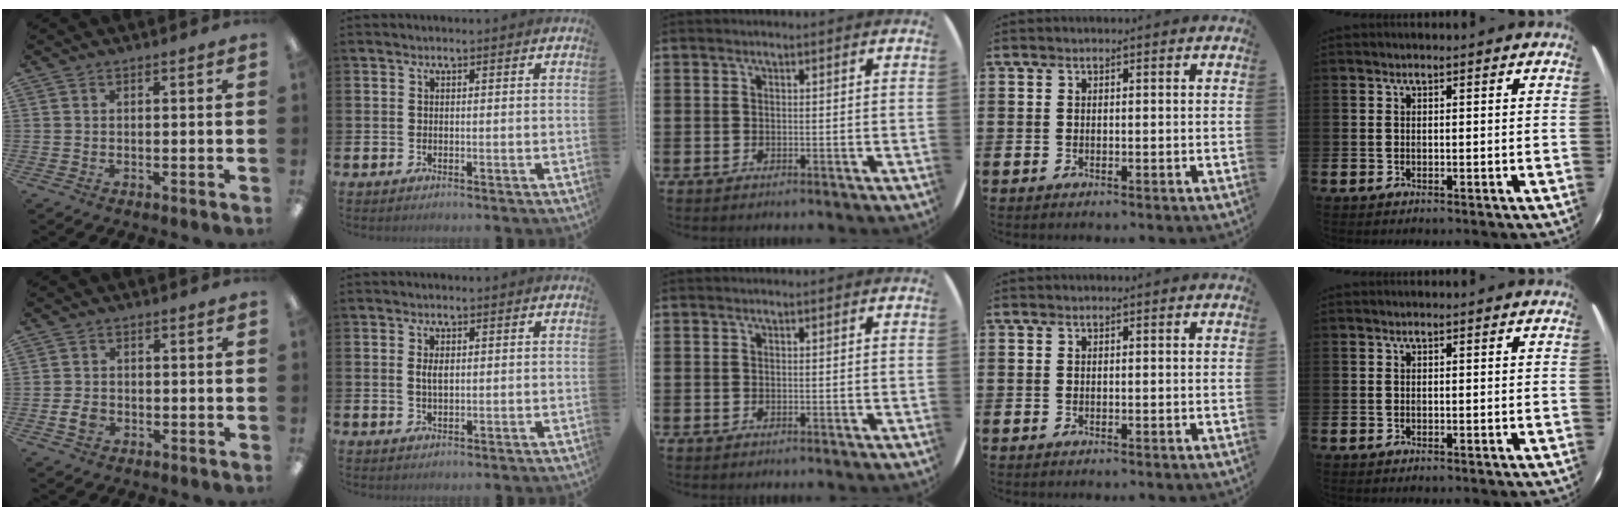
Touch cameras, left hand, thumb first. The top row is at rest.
{"thumb": {"total": 3.3, "force": [-1.0, 2.5, 2.0], "torque": [-0.032, 0.008, -0.017]}, "index": {"total": 1.9, "force": [0.6, 0.9, 1.6], "torque": [-0.021, 0.000, 0.005]}}